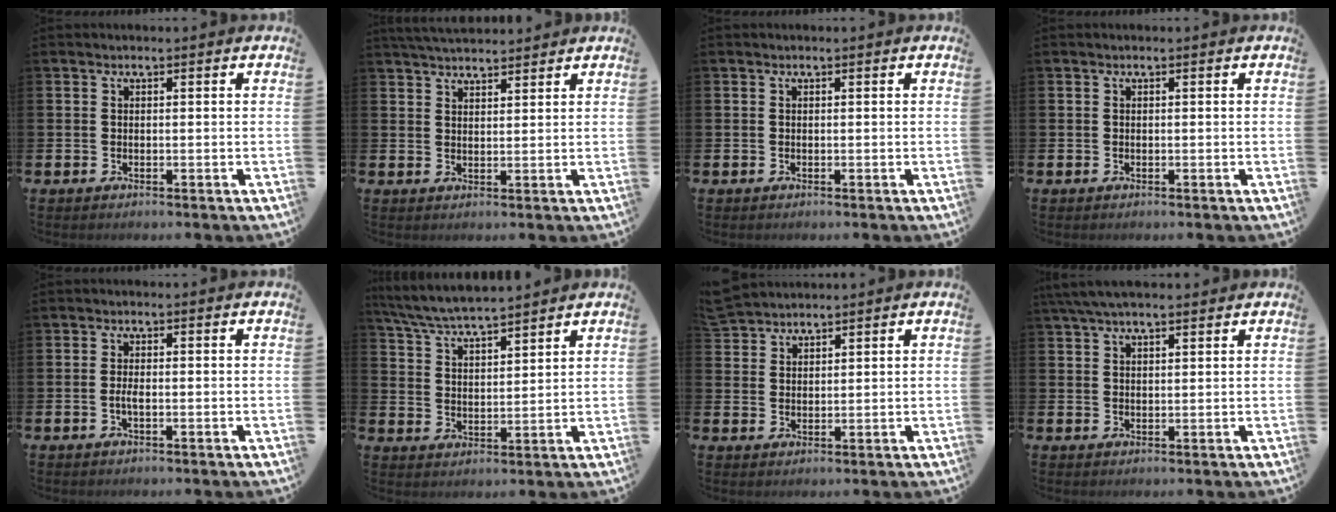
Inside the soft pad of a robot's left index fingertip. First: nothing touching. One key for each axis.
{"total": 3.6, "fx": 3.5, "fy": 0.5, "fz": 0.4, "tx": -0.010, "ty": -0.016, "tz": 0.064}
{"total": 0.0}
{"total": 0.0}
{"total": 1.3, "fx": -0.4, "fy": 0.4, "fz": 1.2, "tx": -0.023, "ty": 0.000, "tz": -0.008}
{"total": 6.1, "fx": 5.9, "fy": 0.3, "fz": 1.3, "tx": -0.049, "ty": -0.030, "tz": 0.106}
{"total": 3.7, "fx": 3.6, "fy": 0.7, "fz": 0.0, "tx": -0.003, "ty": -0.016, "tz": 0.068}
{"total": 4.3, "fx": 3.5, "fy": 1.1, "fz": 2.2, "tx": -0.043, "ty": -0.007, "tz": 0.064}